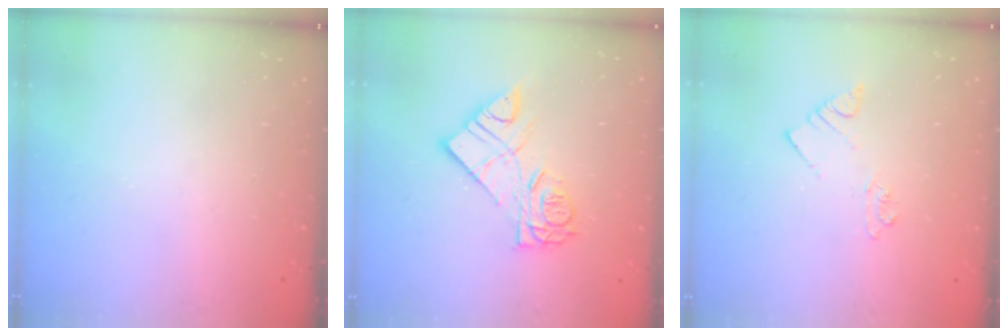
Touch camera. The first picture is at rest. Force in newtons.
{"total": 12.9, "press": 12.9, "slide": 0.5}
{"total": 1.7, "press": 1.6, "slide": 0.2}